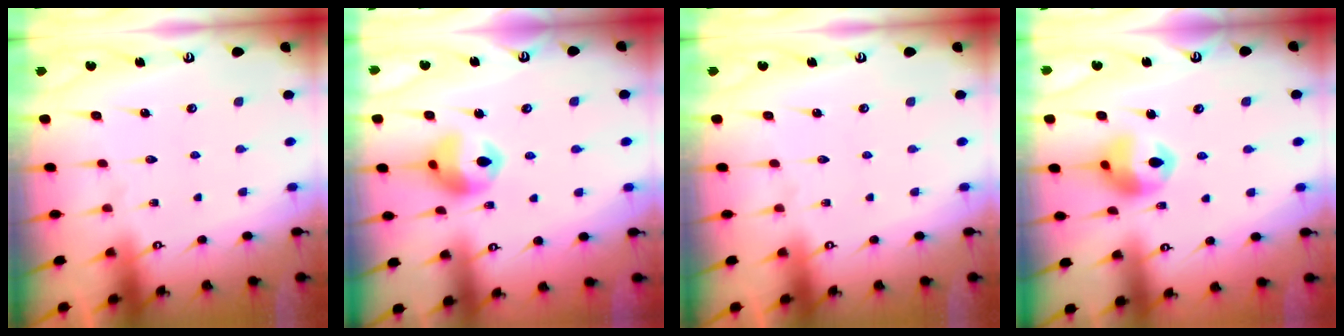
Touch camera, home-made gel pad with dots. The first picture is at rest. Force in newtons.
{"total": 11.7, "press": 11.7, "slide": 1.1}
{"total": 0.0}
{"total": 11.6, "press": 11.5, "slide": 1.9}